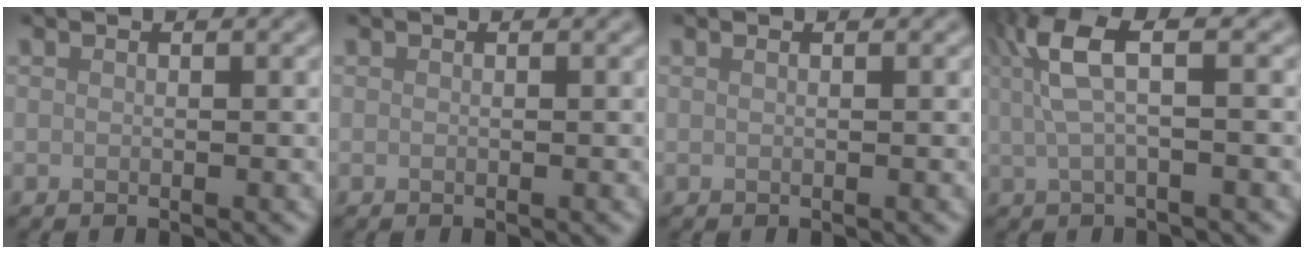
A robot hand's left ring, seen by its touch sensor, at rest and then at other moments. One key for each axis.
{"total": 0.0}
{"total": 0.8, "fx": 0.4, "fy": 0.3, "fz": 0.6, "tx": -0.007, "ty": 0.002, "tz": 0.000}
{"total": 5.7, "fx": 2.1, "fy": 1.4, "fz": 5.1, "tx": -0.109, "ty": 0.012, "tz": 0.040}